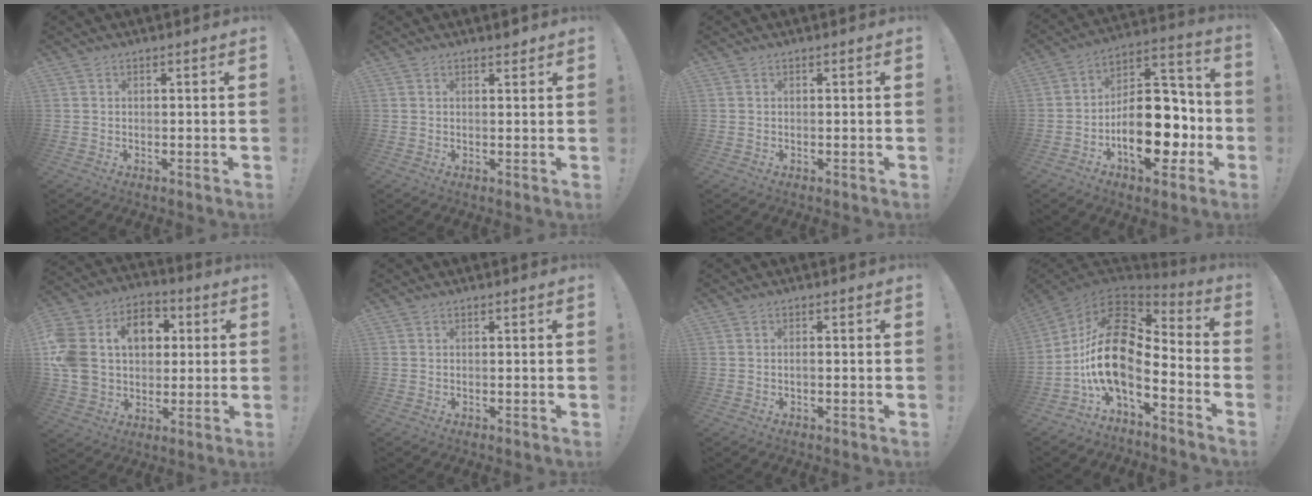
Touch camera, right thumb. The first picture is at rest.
{"total": 1.3, "force": [1.2, 0.2, 0.5], "torque": [0.008, -0.010, 0.019]}
{"total": 0.0}
{"total": 22.3, "force": [-6.8, 12.6, 17.2], "torque": [-0.251, 0.045, -0.095]}
{"total": 19.0, "force": [4.3, 14.6, 11.3], "torque": [-0.203, 0.000, 0.083]}
{"total": 0.0}
{"total": 0.8, "force": [-0.6, 0.1, 0.6], "torque": [-0.018, 0.002, -0.009]}
{"total": 18.8, "force": [-0.8, 9.4, 16.3], "torque": [-0.317, 0.001, -0.014]}